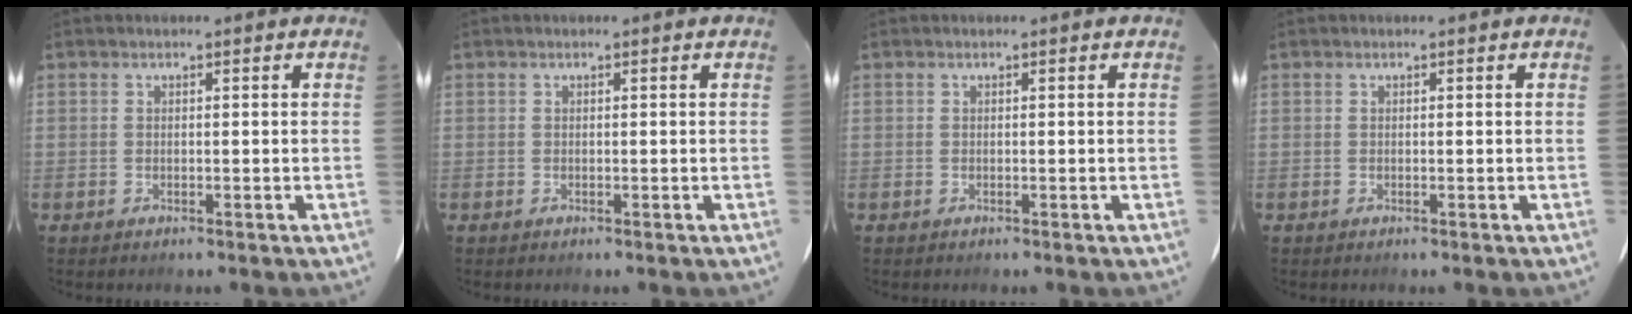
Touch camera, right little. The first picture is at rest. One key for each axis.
{"total": 0.0}
{"total": 0.0}
{"total": 0.0}